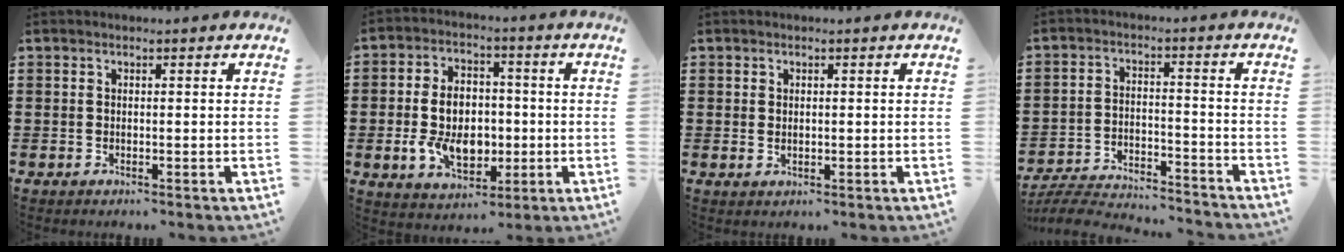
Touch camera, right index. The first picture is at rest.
{"total": 9.5, "force": [-1.2, 6.6, 6.7], "torque": [-0.125, 0.001, -0.026]}
{"total": 0.7, "force": [0.3, 0.5, 0.4], "torque": [-0.010, 0.005, 0.005]}
{"total": 5.7, "force": [-5.6, 0.2, 1.1], "torque": [-0.031, -0.001, -0.113]}